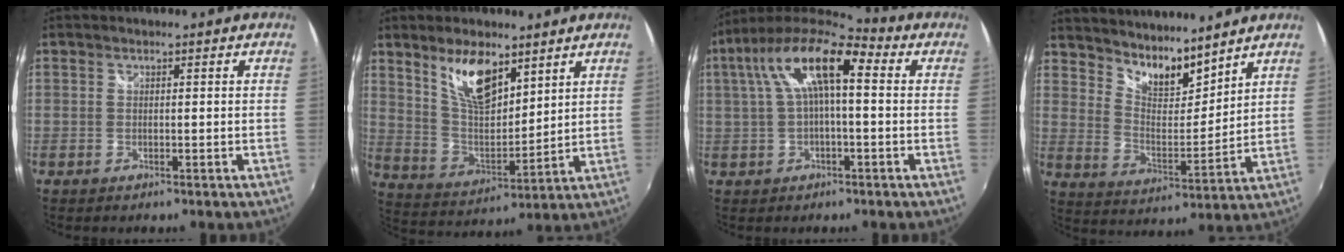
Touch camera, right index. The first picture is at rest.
{"total": 11.9, "force": [7.3, 4.9, 8.0], "torque": [-0.143, 0.002, 0.146]}
{"total": 13.7, "force": [2.8, 4.6, 12.7], "torque": [-0.235, 0.031, 0.041]}
{"total": 10.7, "force": [9.4, 3.1, 4.2], "torque": [-0.071, -0.005, 0.168]}